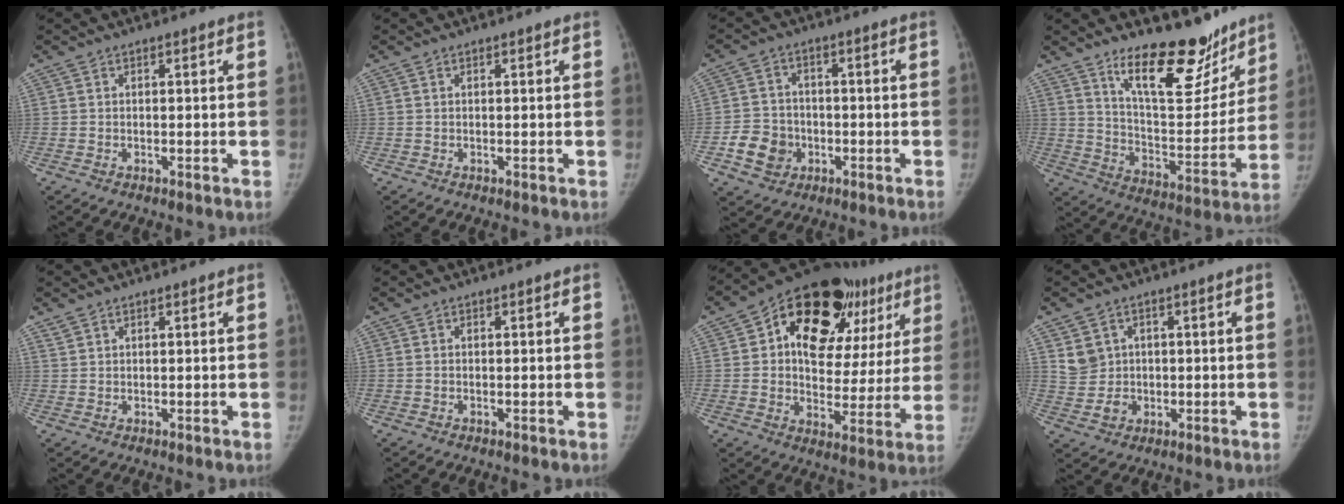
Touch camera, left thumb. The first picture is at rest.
{"total": 0.0}
{"total": 7.6, "force": [-2.7, 6.6, 2.7], "torque": [-0.024, 0.015, -0.045]}
{"total": 19.7, "force": [14.1, 7.8, 11.3], "torque": [-0.110, -0.105, 0.223]}
{"total": 1.1, "force": [1.0, 0.5, 0.3], "torque": [-0.001, -0.001, 0.020]}
{"total": 0.0}
{"total": 26.8, "force": [11.4, 15.6, 18.6], "torque": [-0.213, 0.018, 0.170]}
{"total": 5.1, "force": [1.1, 4.8, 1.4], "torque": [-0.002, -0.006, 0.027]}